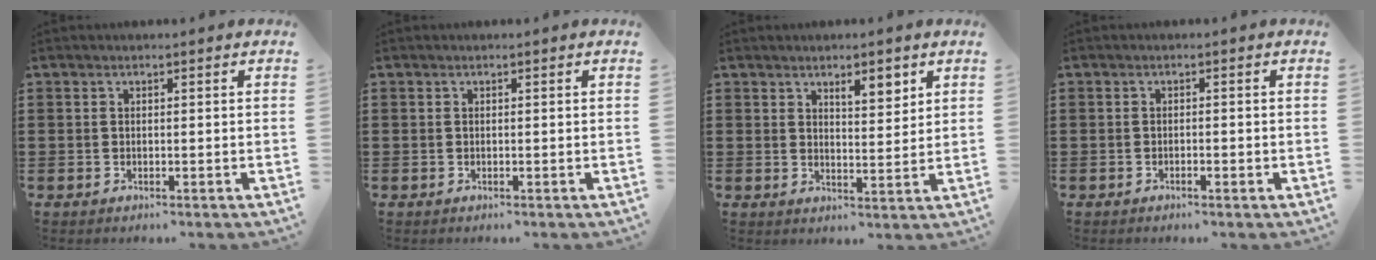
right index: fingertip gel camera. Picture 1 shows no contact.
{"total": 0.0}
{"total": 4.1, "force": [2.8, 1.4, 2.6], "torque": [-0.032, -0.003, 0.043]}
{"total": 0.7, "force": [-0.5, 0.2, 0.5], "torque": [-0.011, -0.002, -0.008]}